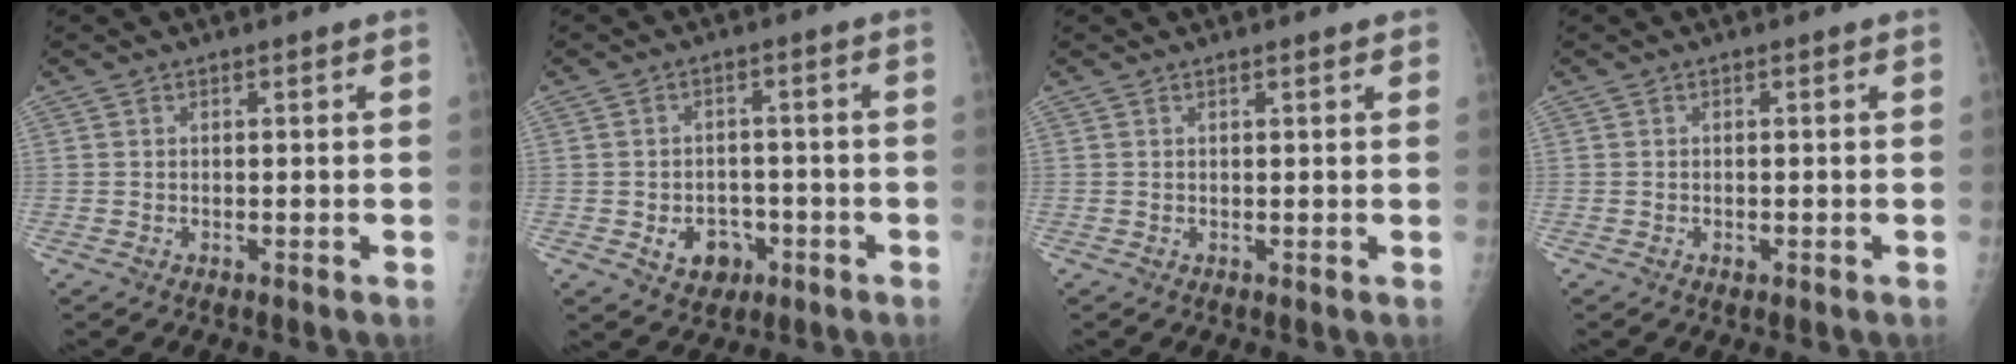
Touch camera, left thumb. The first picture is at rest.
{"total": 6.2, "force": [-2.3, 5.0, 2.9], "torque": [-0.019, 0.018, -0.026]}
{"total": 1.1, "force": [0.7, 0.3, 0.8], "torque": [-0.009, 0.000, 0.008]}
{"total": 0.7, "force": [-0.3, 0.5, 0.3], "torque": [-0.003, 0.001, -0.005]}